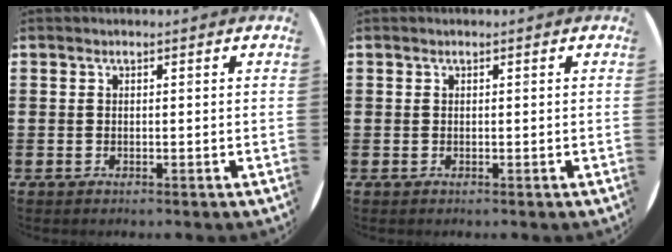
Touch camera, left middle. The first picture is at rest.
{"total": 0.0}